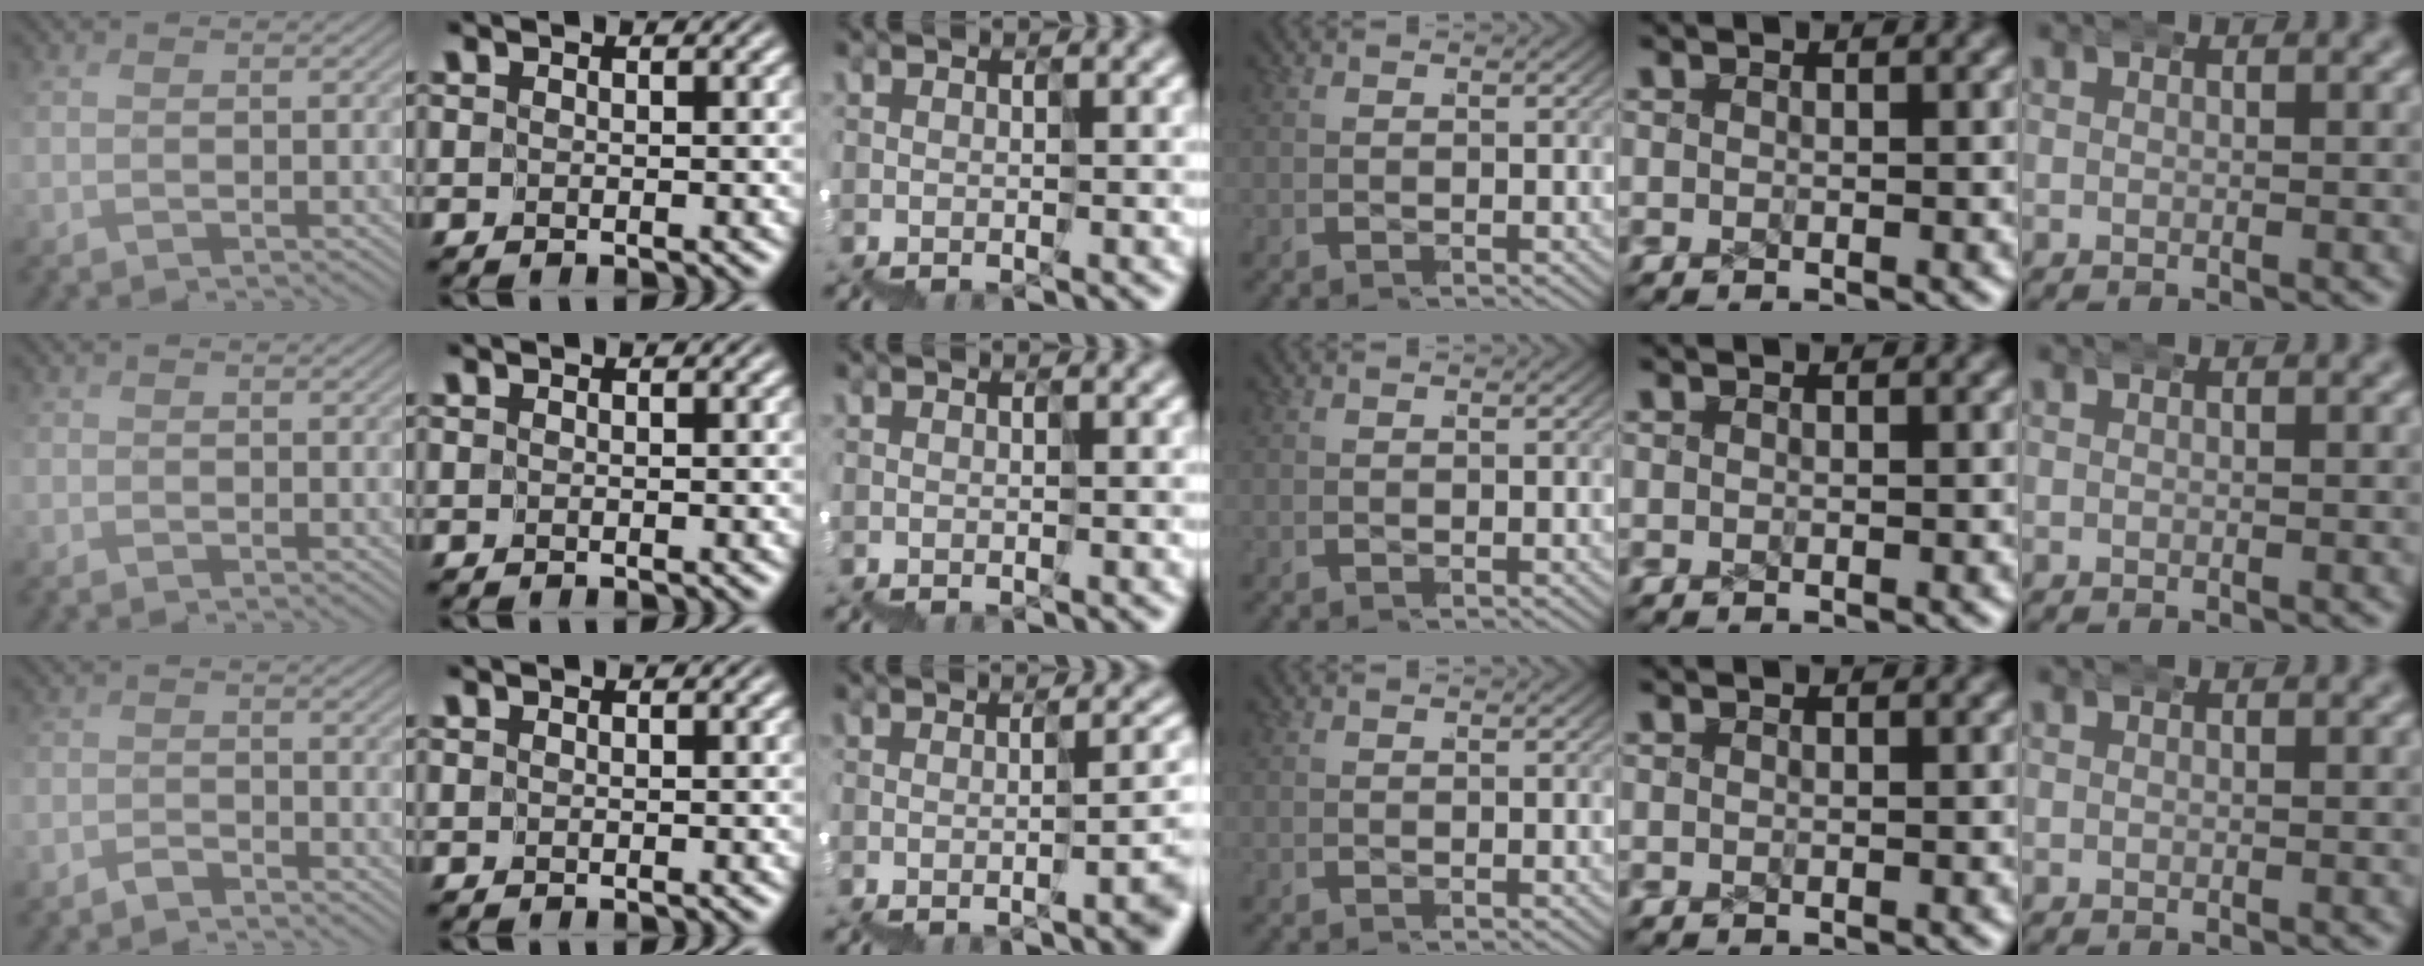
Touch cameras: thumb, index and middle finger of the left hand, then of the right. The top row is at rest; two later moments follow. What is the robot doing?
{"motion": "wrap", "object": "ethernet cable"}